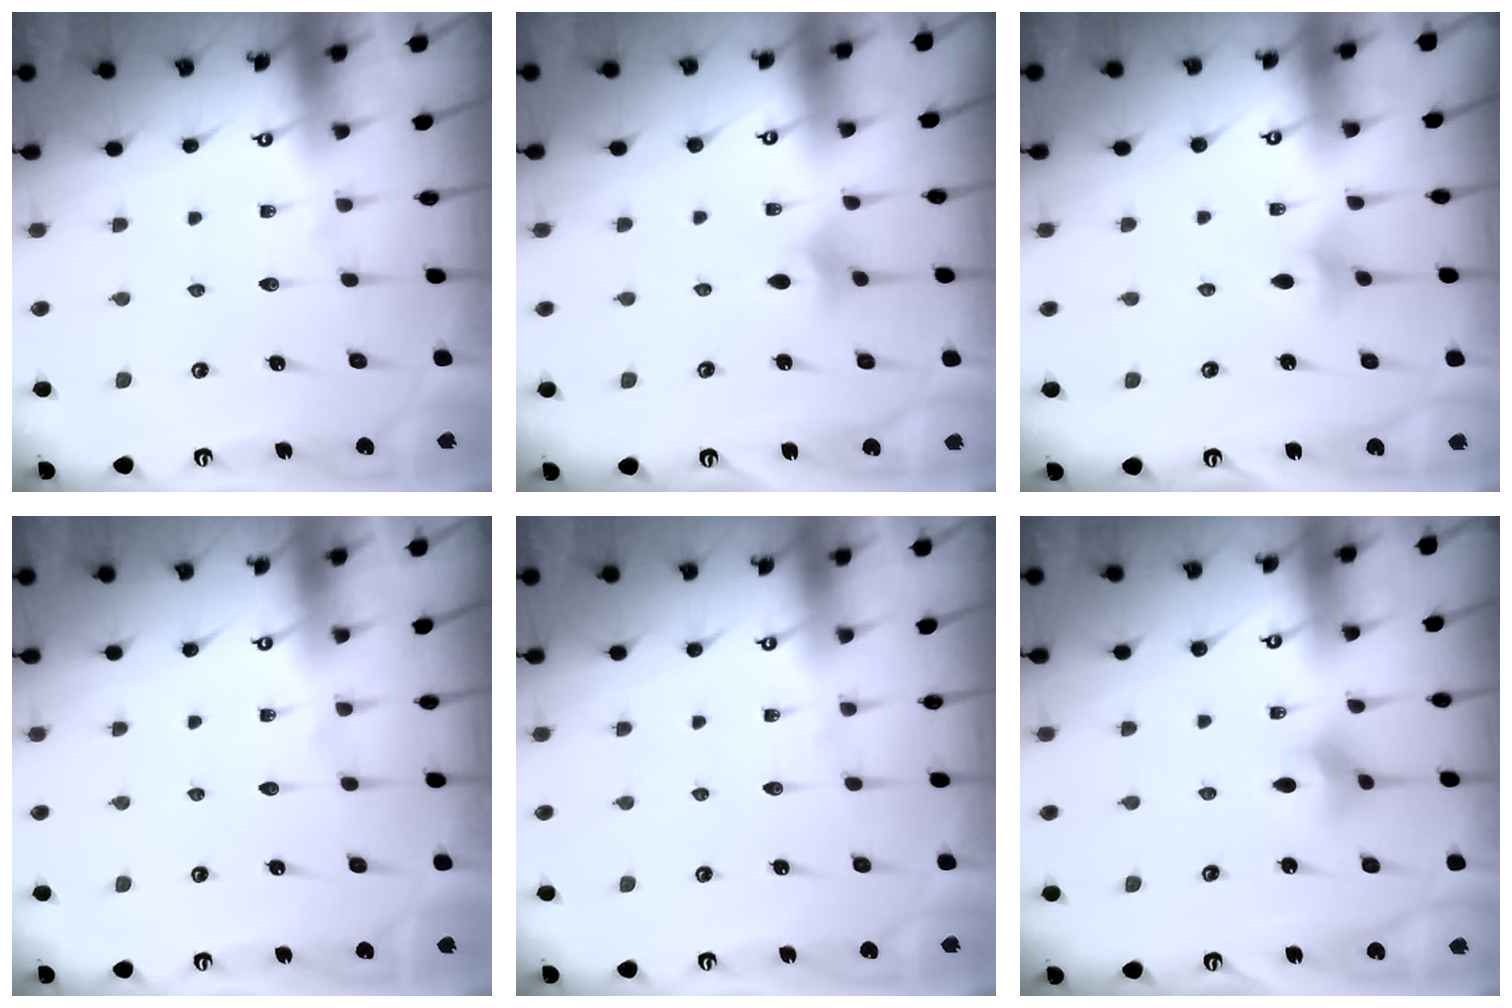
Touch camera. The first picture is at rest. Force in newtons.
{"total": 4.2, "press": 4.1, "slide": 1.0}
{"total": 4.3, "press": 4.2, "slide": 0.9}
{"total": 0.0}
{"total": 0.0}
{"total": 3.6, "press": 3.6, "slide": 0.7}